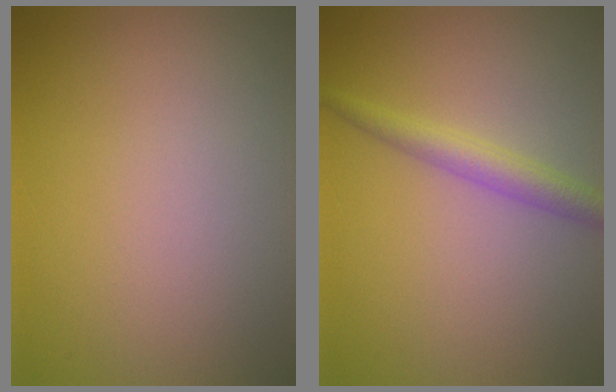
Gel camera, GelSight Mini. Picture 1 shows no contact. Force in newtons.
{"total": 2.5, "press": 2.5, "slide": 0.1}